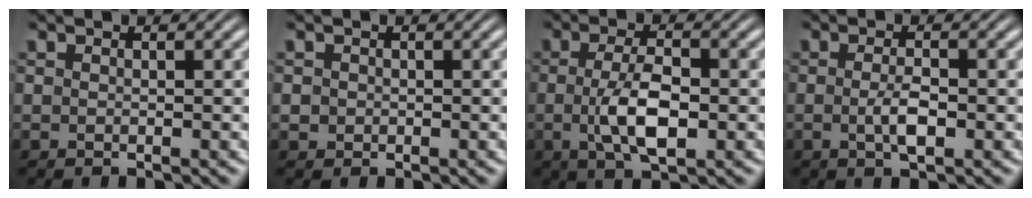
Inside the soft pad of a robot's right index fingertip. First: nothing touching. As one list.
[{"total": 1.1, "force": [-0.2, 1.1, 0.2], "torque": [-0.013, -0.014, 0.001]}, {"total": 4.6, "force": [-0.8, 1.5, 4.3], "torque": [-0.076, -0.013, -0.009]}, {"total": 2.3, "force": [-0.9, 0.4, 2.1], "torque": [-0.038, -0.013, -0.012]}]